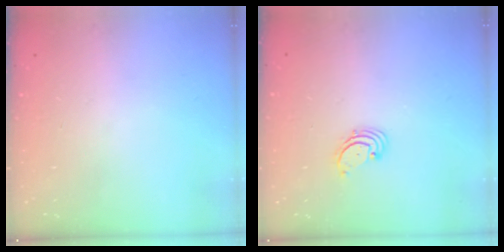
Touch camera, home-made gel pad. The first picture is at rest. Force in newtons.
{"total": 1.7, "press": 1.6, "slide": 0.2}